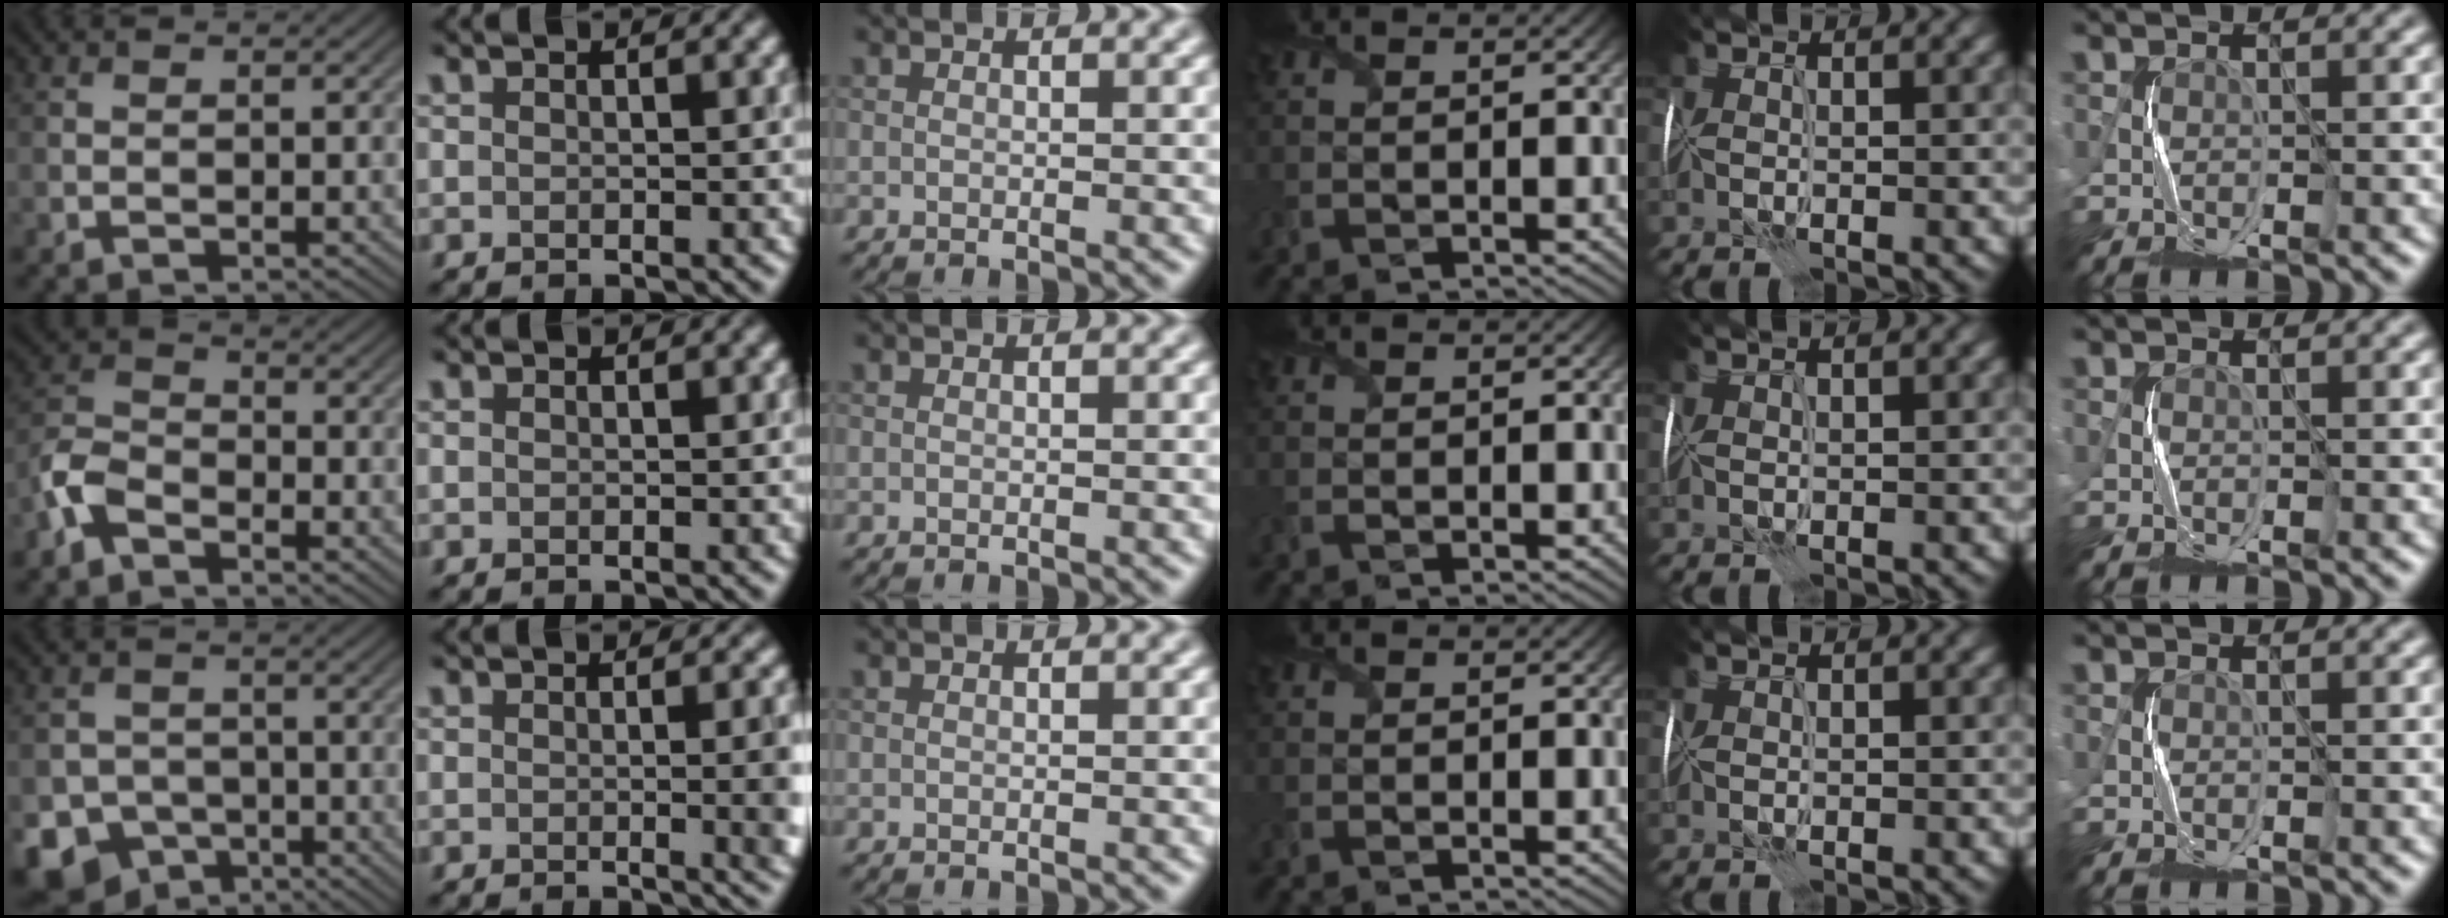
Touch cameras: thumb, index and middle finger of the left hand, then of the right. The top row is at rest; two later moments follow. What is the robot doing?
{"motion": "fold", "object": "tissue"}